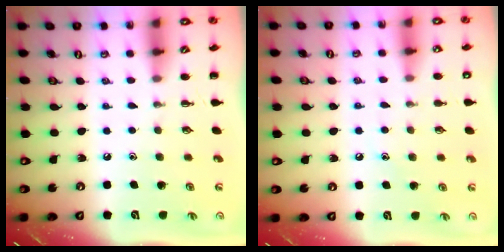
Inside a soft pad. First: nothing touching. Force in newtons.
{"total": 6.5, "press": 6.4, "slide": 1.4}